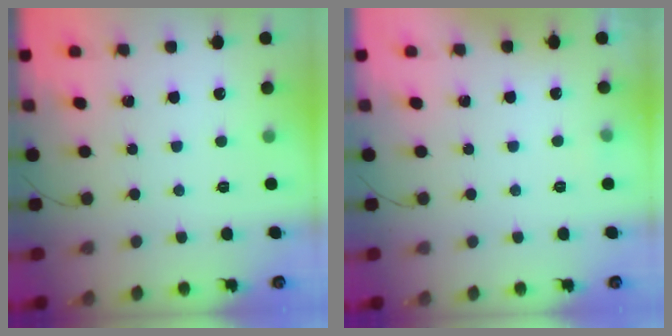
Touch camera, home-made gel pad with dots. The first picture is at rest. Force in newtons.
{"total": 3.6, "press": 3.4, "slide": 1.3}